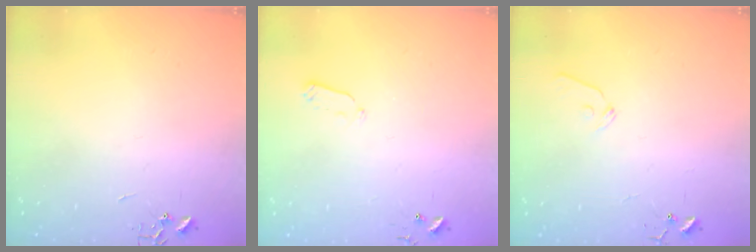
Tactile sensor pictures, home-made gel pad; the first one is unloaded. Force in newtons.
{"total": 4.0, "press": 3.9, "slide": 0.9}
{"total": 6.9, "press": 6.9, "slide": 0.7}